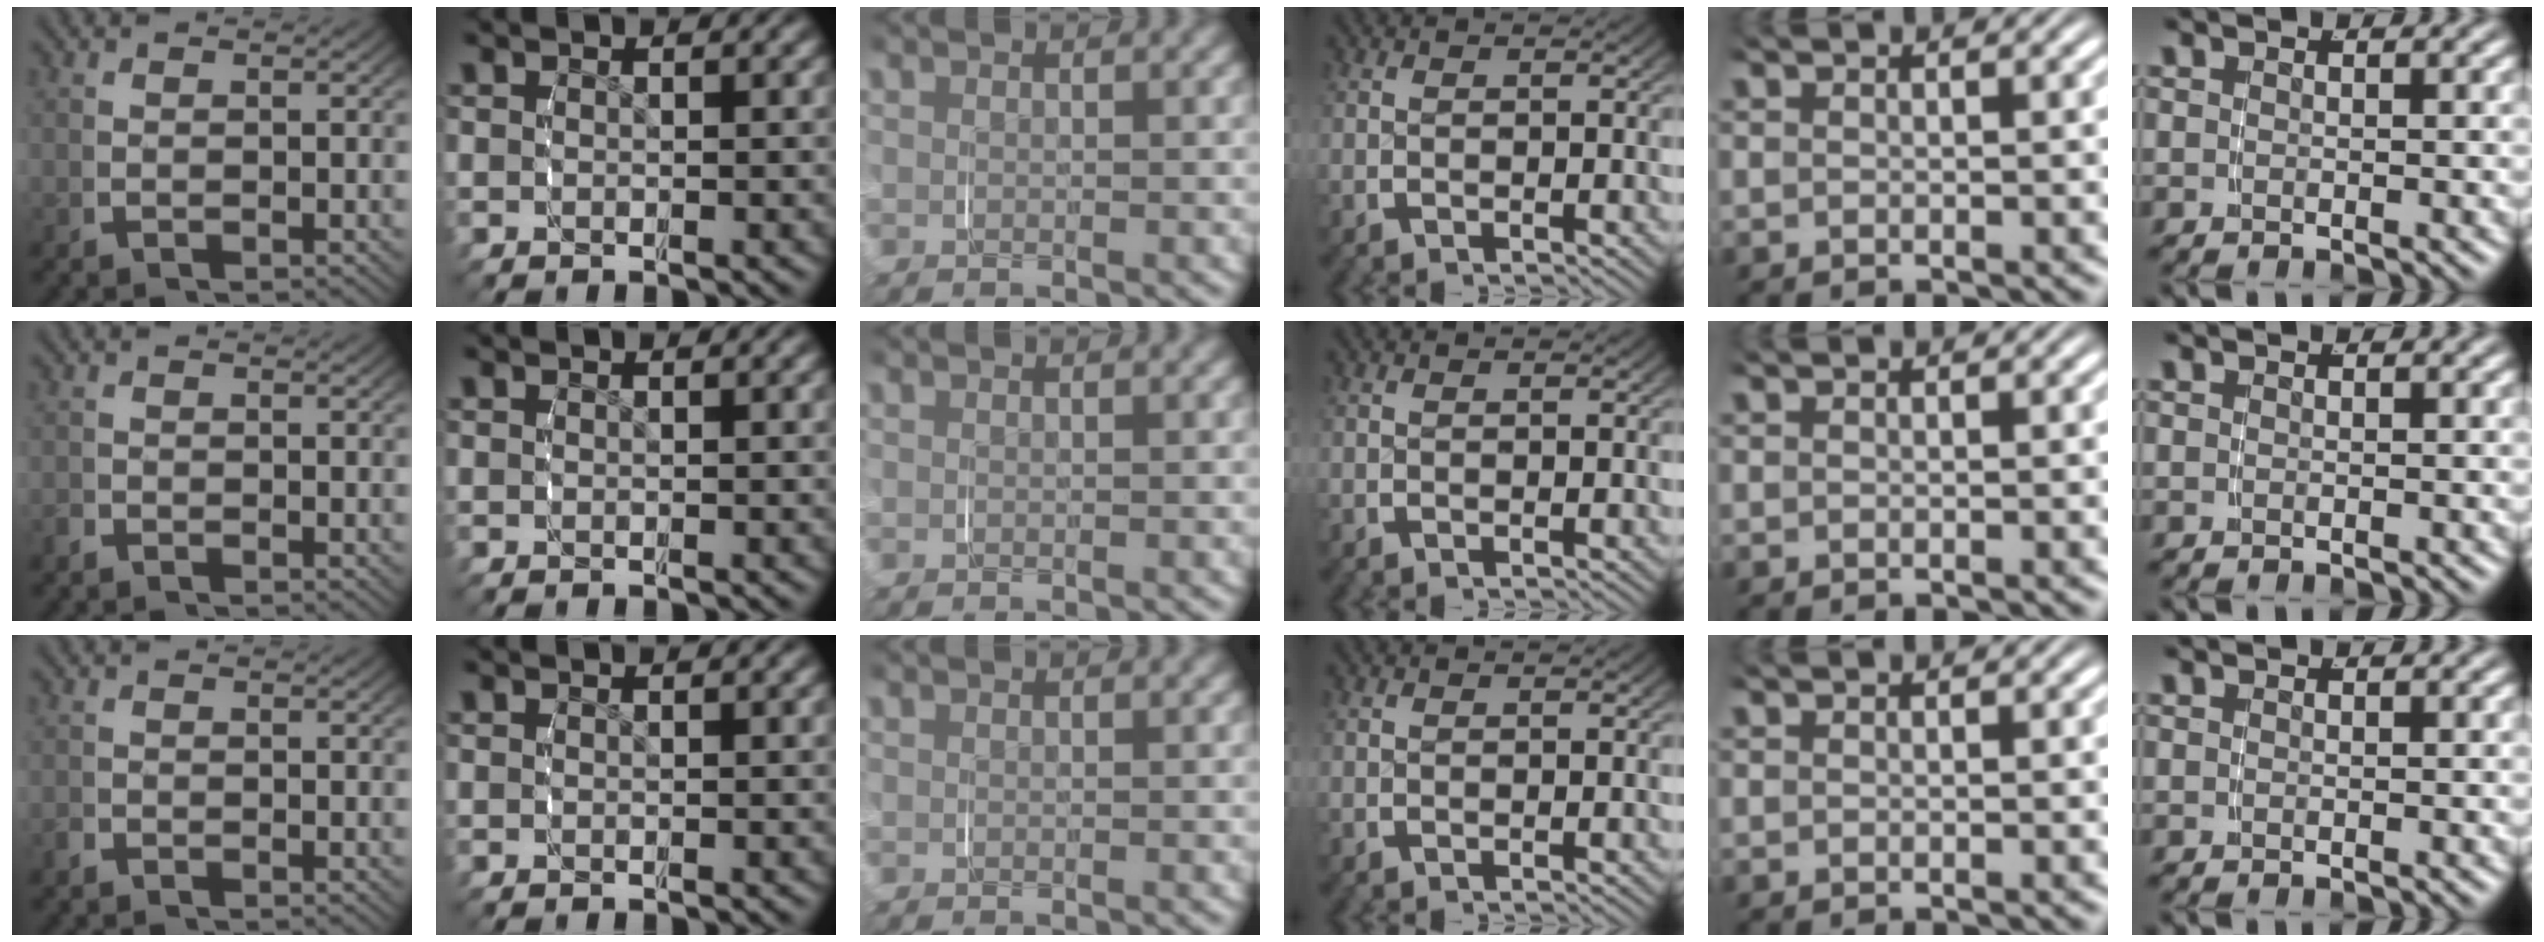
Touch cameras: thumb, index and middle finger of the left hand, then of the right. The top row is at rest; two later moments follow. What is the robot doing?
{"motion": "grasp_and_lifting", "object": "lipstick"}